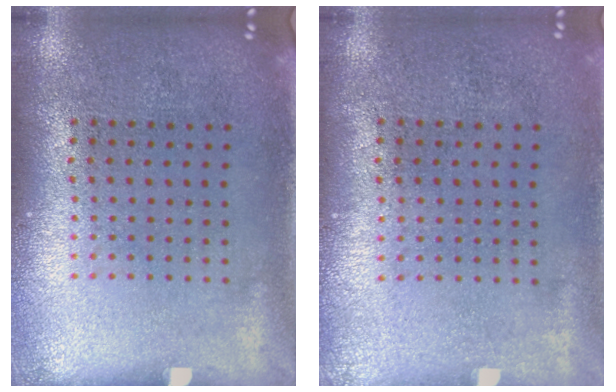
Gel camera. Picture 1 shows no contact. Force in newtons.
{"total": 0.0}